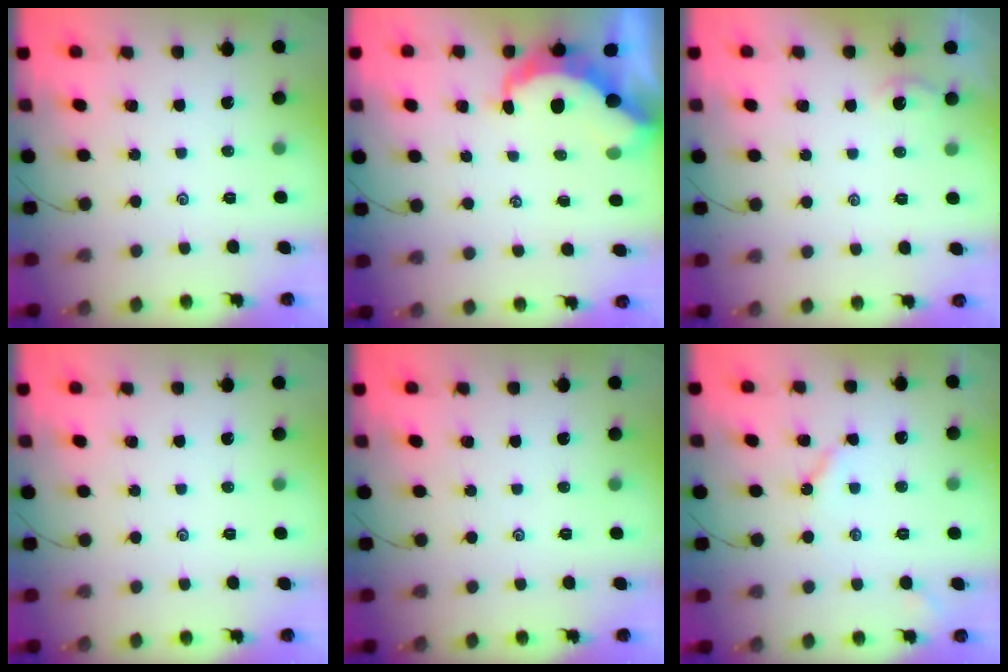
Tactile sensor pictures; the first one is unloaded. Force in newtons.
{"total": 8.1, "press": 8.0, "slide": 1.0}
{"total": 0.8, "press": 0.8, "slide": 0.2}
{"total": 0.0}
{"total": 0.0}
{"total": 3.6, "press": 3.6, "slide": 0.3}